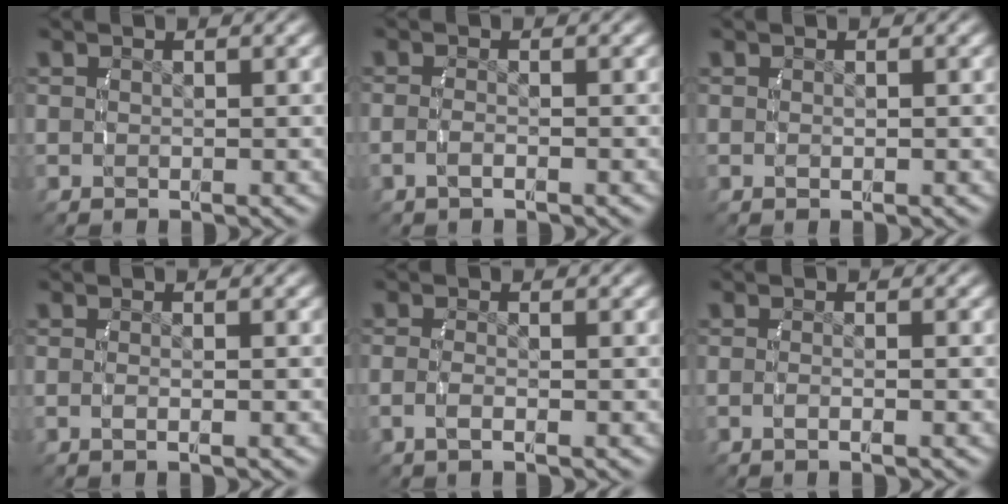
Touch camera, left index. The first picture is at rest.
{"total": 1.5, "force": [-1.0, 0.2, 1.1], "torque": [-0.032, -0.006, -0.016]}
{"total": 0.7, "force": [-0.1, 0.5, 0.4], "torque": [-0.016, -0.006, -0.001]}
{"total": 1.1, "force": [-0.6, -0.1, 0.9], "torque": [-0.025, -0.006, -0.008]}
{"total": 1.7, "force": [-0.9, 0.2, 1.4], "torque": [-0.041, -0.009, -0.011]}
{"total": 1.4, "force": [-1.0, -0.1, 1.0], "torque": [-0.027, -0.006, -0.015]}